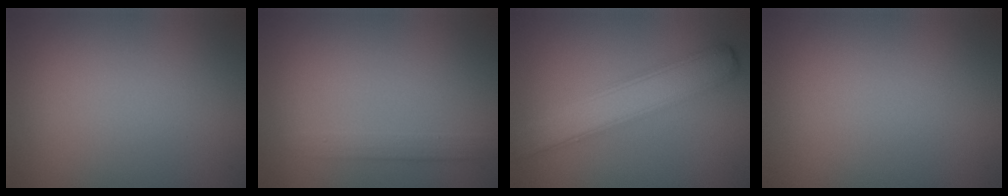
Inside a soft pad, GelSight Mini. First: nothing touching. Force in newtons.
{"total": 1.5, "press": 1.5, "slide": 0.2}
{"total": 4.7, "press": 4.7, "slide": 0.1}
{"total": 0.0}